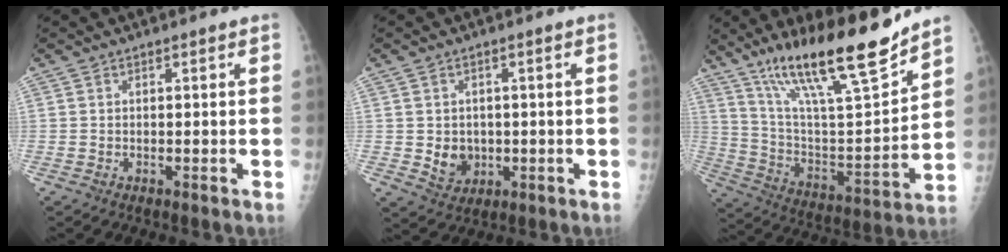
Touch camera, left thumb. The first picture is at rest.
{"total": 5.0, "force": [-0.4, 4.3, 2.5], "torque": [-0.018, -0.001, 0.007]}
{"total": 23.5, "force": [17.2, 4.0, 15.5], "torque": [-0.240, -0.074, 0.303]}